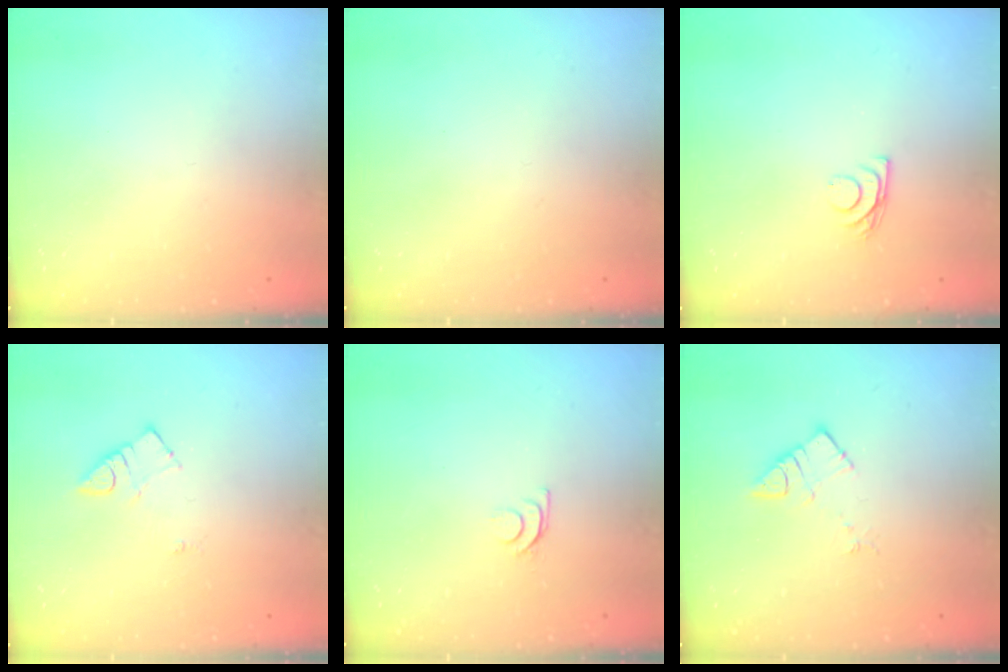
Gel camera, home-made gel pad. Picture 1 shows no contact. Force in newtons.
{"total": 1.7, "press": 1.6, "slide": 0.1}
{"total": 7.2, "press": 7.2, "slide": 0.6}
{"total": 3.4, "press": 3.4, "slide": 0.5}
{"total": 4.3, "press": 4.2, "slide": 0.5}
{"total": 5.8, "press": 5.8, "slide": 0.0}